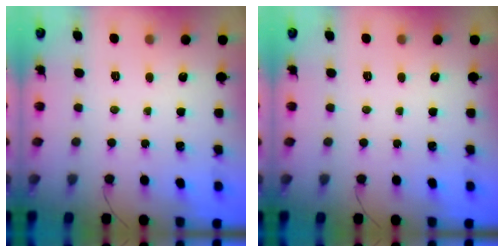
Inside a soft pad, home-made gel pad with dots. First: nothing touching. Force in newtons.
{"total": 0.0}